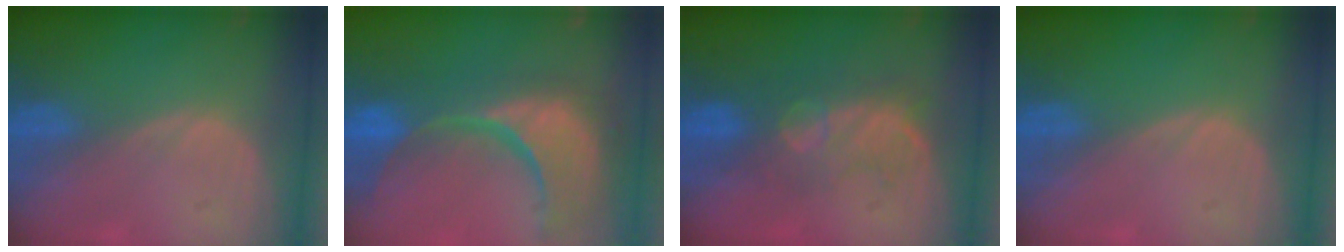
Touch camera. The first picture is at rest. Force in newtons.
{"total": 15.4, "press": 12.1, "slide": 9.6}
{"total": 7.6, "press": 7.3, "slide": 2.1}
{"total": 0.0}